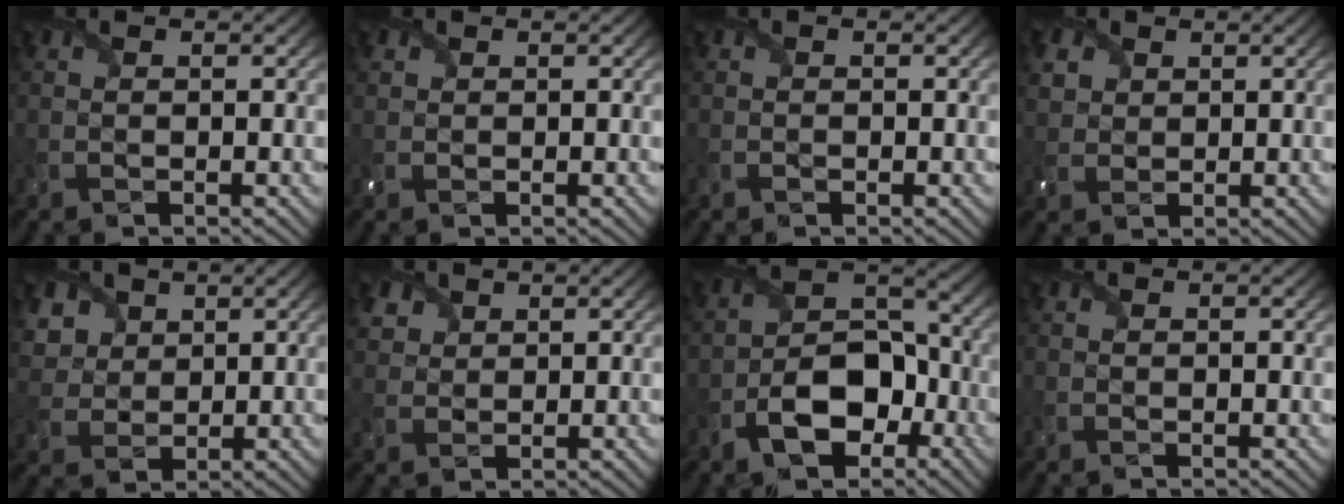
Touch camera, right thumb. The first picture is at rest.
{"total": 0.9, "force": [0.5, 0.7, 0.2], "torque": [-0.006, -0.001, 0.012]}
{"total": 0.0}
{"total": 3.0, "force": [1.4, 2.5, 1.0], "torque": [-0.041, -0.001, 0.030]}
{"total": 6.4, "force": [3.1, 4.9, 2.7], "torque": [-0.112, 0.001, 0.063]}
{"total": 2.9, "force": [1.8, 2.1, 0.8], "torque": [-0.032, 0.001, 0.040]}
{"total": 8.9, "force": [-4.1, 5.3, 5.8], "torque": [-0.100, -0.001, -0.080]}
{"total": 0.0}